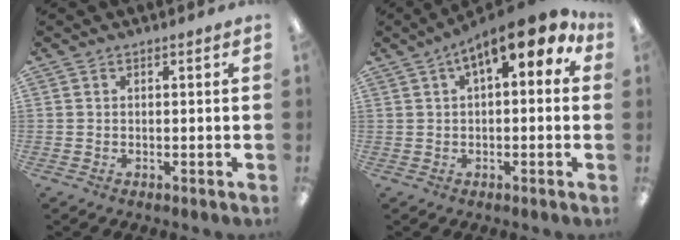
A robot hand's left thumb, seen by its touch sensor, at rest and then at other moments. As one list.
[{"total": 9.7, "force": [4.6, 3.7, 7.7], "torque": [-0.109, -0.018, 0.076]}]